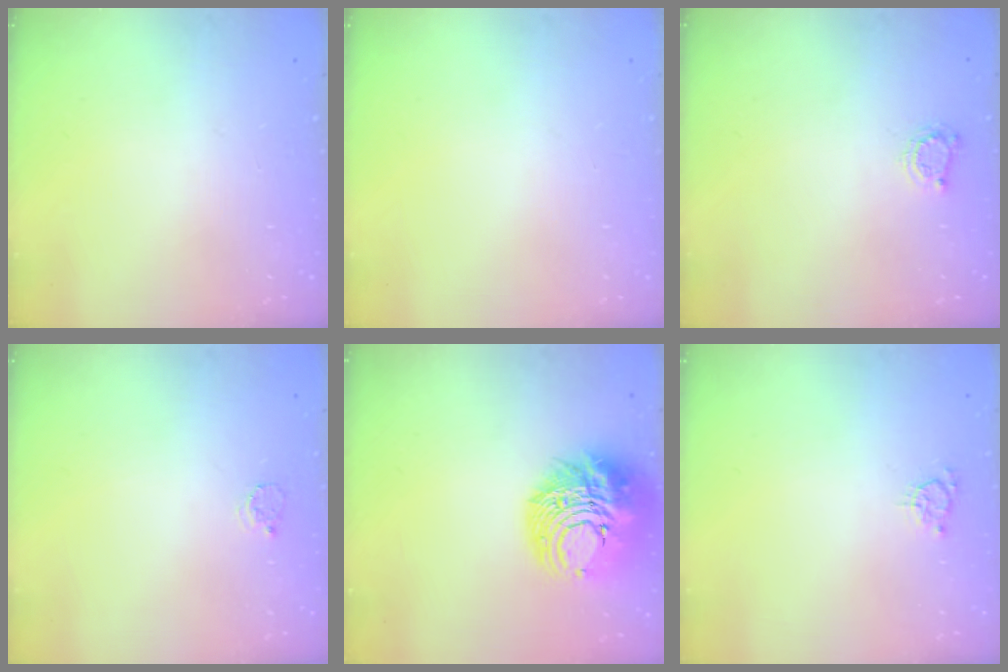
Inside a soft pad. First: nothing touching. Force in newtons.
{"total": 0.0}
{"total": 3.8, "press": 3.7, "slide": 0.4}
{"total": 2.5, "press": 2.5, "slide": 0.3}
{"total": 16.5, "press": 16.4, "slide": 2.1}
{"total": 2.9, "press": 2.9, "slide": 0.5}